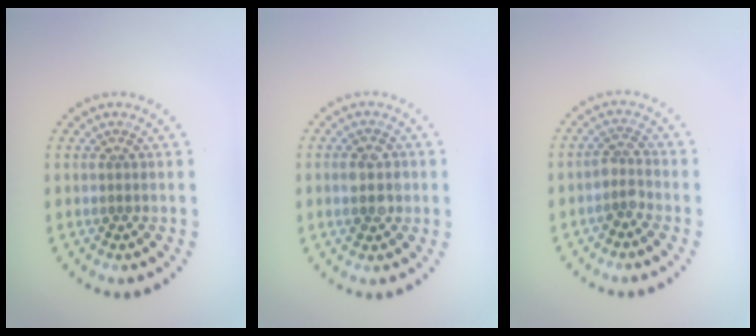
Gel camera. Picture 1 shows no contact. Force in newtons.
{"total": 2.7, "press": 2.7, "slide": 0.2}
{"total": 1.8, "press": 1.3, "slide": 1.2}